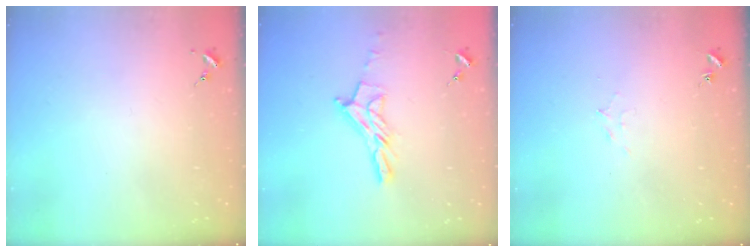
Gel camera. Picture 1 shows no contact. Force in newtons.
{"total": 10.4, "press": 10.4, "slide": 0.8}
{"total": 5.8, "press": 5.8, "slide": 0.6}